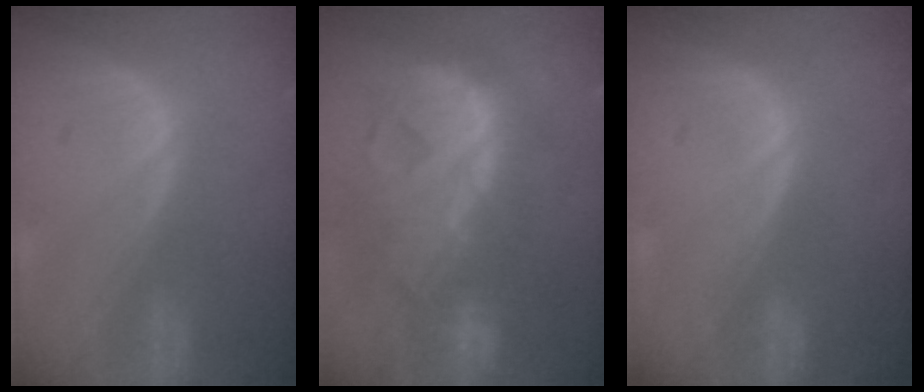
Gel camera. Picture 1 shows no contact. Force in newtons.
{"total": 13.5, "press": 11.5, "slide": 7.1}
{"total": 0.0}